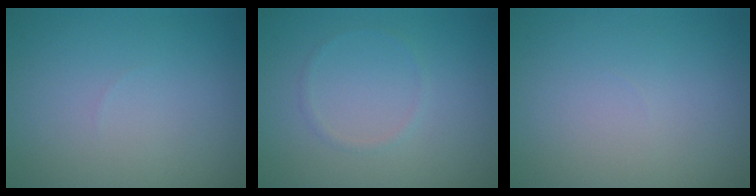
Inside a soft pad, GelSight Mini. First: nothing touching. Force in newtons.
{"total": 0.6, "press": 0.6, "slide": 0.1}
{"total": 0.0}